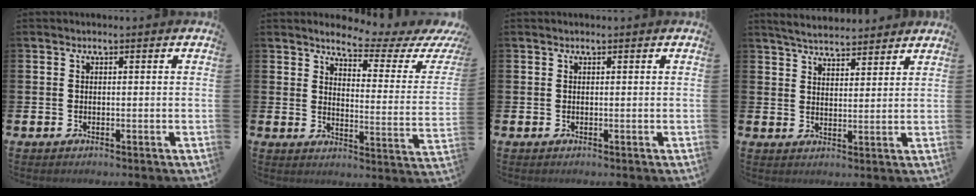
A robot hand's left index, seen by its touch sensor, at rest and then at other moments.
{"total": 4.7, "force": [4.2, 0.6, 2.0], "torque": [-0.046, -0.036, 0.062]}
{"total": 0.0}
{"total": 4.6, "force": [4.5, 0.5, 0.5], "torque": [-0.022, -0.023, 0.082]}